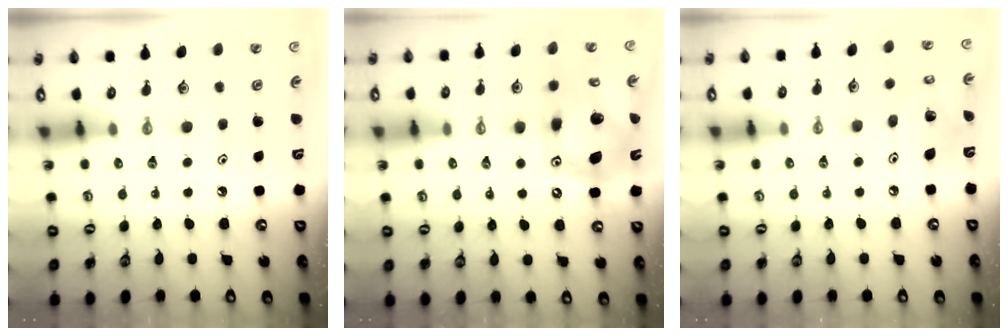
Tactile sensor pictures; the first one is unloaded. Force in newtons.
{"total": 17.1, "press": 16.9, "slide": 2.8}
{"total": 11.2, "press": 11.0, "slide": 2.0}